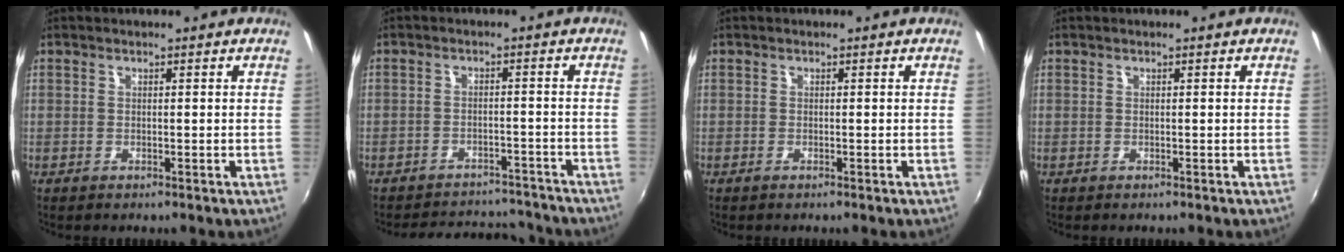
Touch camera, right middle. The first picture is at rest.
{"total": 12.2, "force": [-10.9, 4.7, 2.9], "torque": [-0.068, 0.031, -0.132]}
{"total": 0.6, "force": [-0.4, -0.2, 0.4], "torque": [-0.007, -0.001, -0.010]}
{"total": 0.0}